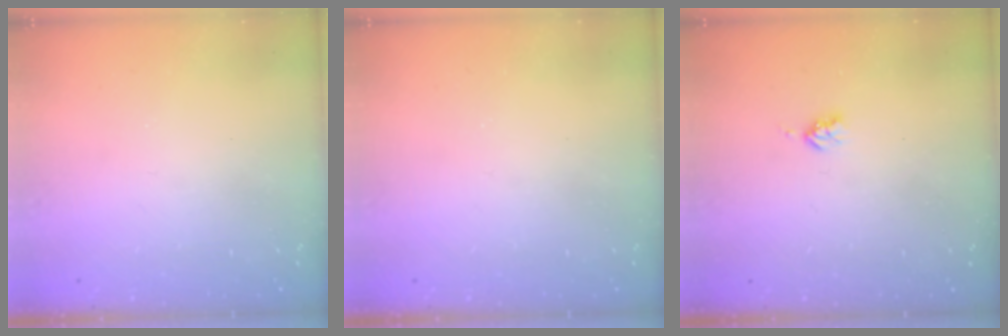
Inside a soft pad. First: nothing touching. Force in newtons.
{"total": 0.0}
{"total": 2.9, "press": 2.9, "slide": 0.5}